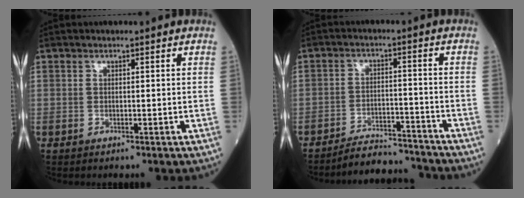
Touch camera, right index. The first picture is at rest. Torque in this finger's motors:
{"motor_torque": [-0.78, -0.59, -0.74, -0.21]}